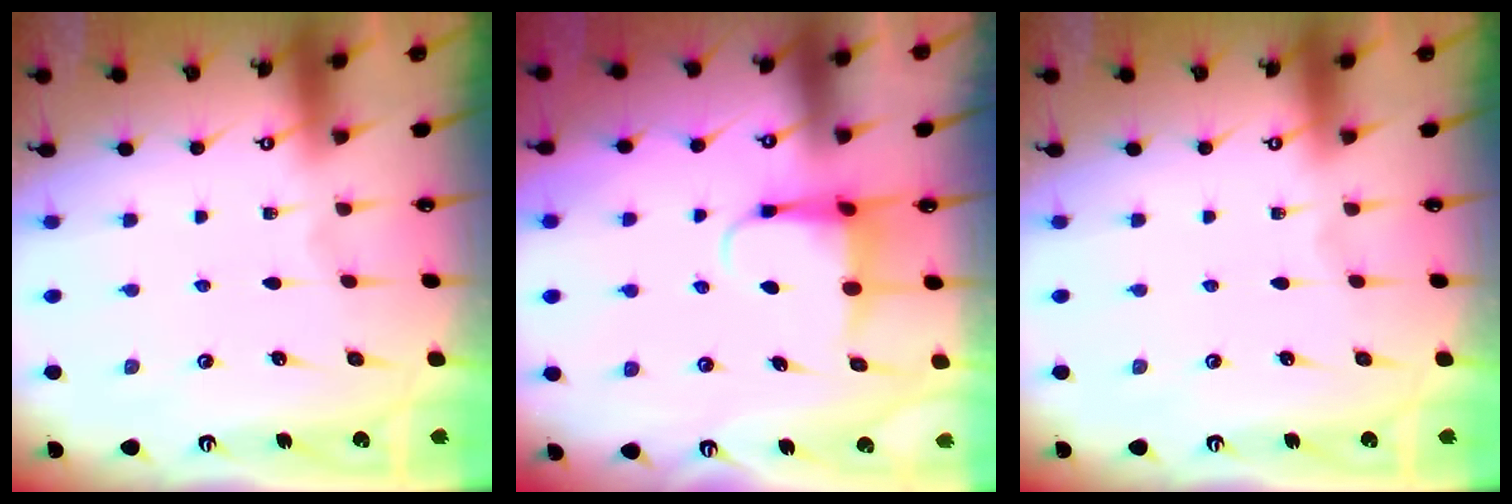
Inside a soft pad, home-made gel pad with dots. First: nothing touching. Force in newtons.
{"total": 5.3, "press": 5.3, "slide": 0.4}
{"total": 0.0}